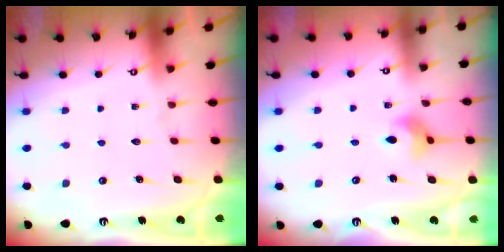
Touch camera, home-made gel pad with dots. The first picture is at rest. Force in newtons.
{"total": 6.5, "press": 6.5, "slide": 0.5}